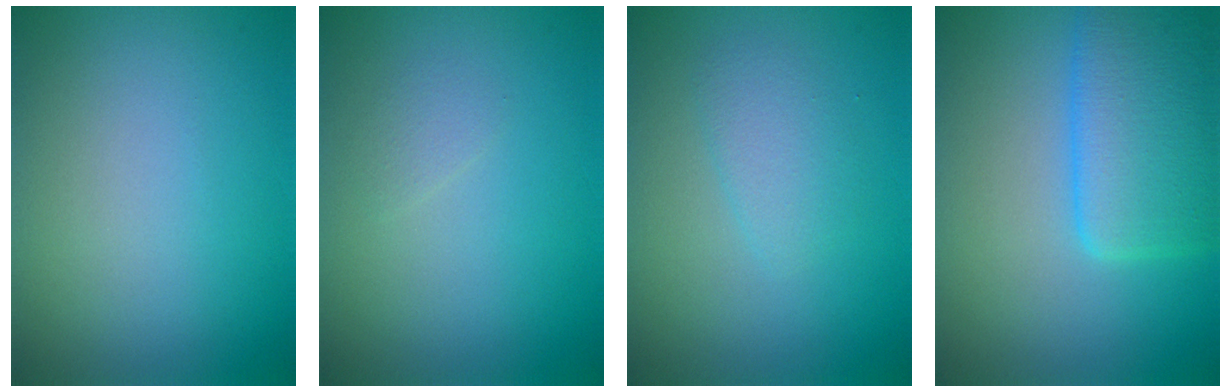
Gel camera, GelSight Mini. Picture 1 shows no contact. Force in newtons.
{"total": 0.8, "press": 0.8, "slide": 0.0}
{"total": 1.8, "press": 1.8, "slide": 0.1}
{"total": 6.1, "press": 6.1, "slide": 0.3}